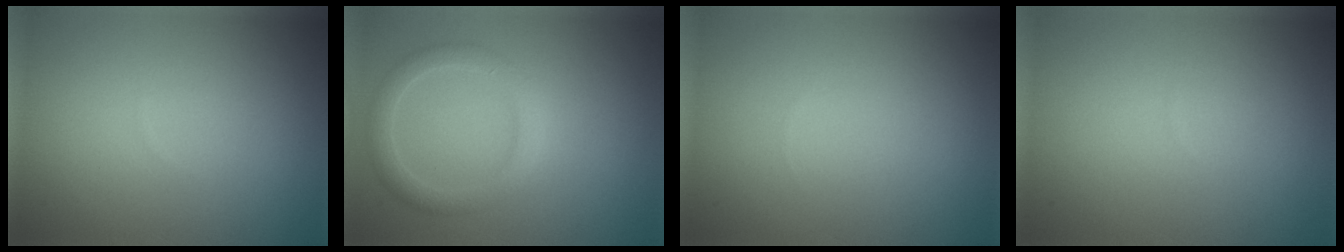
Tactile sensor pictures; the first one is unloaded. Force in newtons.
{"total": 2.5, "press": 2.5, "slide": 0.1}
{"total": 0.0}
{"total": 0.0}